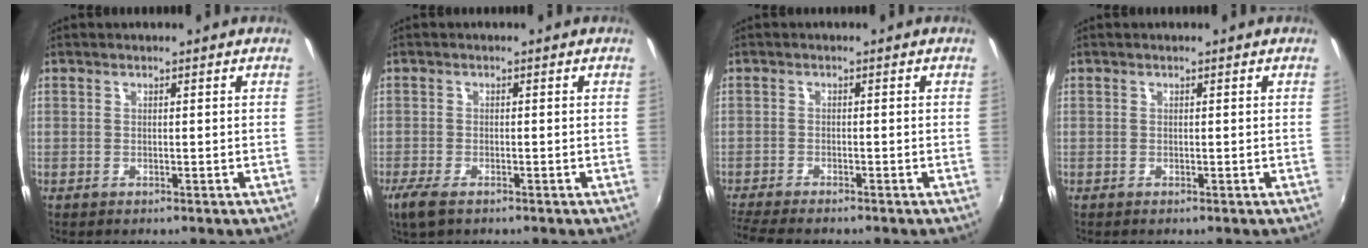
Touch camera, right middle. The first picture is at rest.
{"total": 4.0, "force": [-2.7, 1.4, 2.7], "torque": [-0.065, -0.015, -0.051]}
{"total": 6.5, "force": [-5.7, 0.8, 3.1], "torque": [-0.082, -0.029, -0.100]}
{"total": 0.0}